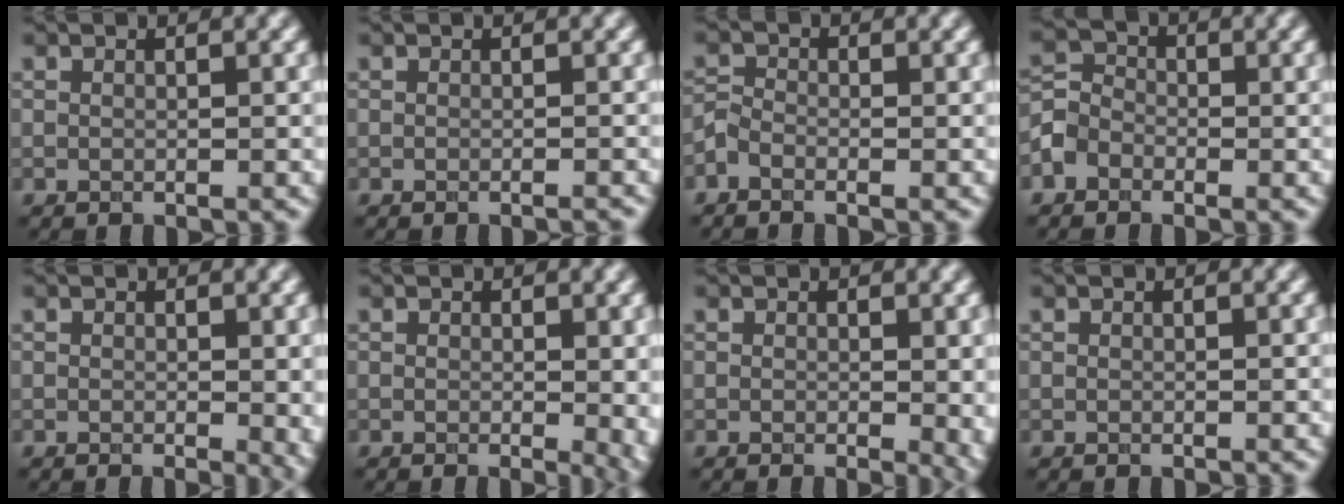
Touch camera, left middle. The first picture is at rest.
{"total": 0.7, "force": [-0.5, 0.1, 0.5], "torque": [-0.001, -0.001, -0.014]}
{"total": 1.4, "force": [-1.0, 0.9, 0.6], "torque": [-0.011, 0.003, -0.030]}
{"total": 2.7, "force": [-1.5, 2.1, 0.8], "torque": [-0.017, 0.007, -0.040]}
{"total": 2.2, "force": [-0.3, 0.7, 2.0], "torque": [-0.022, -0.007, -0.003]}
{"total": 3.2, "force": [-0.4, 1.2, 2.9], "torque": [-0.029, -0.008, -0.003]}
{"total": 2.6, "force": [-0.3, 1.0, 2.4], "torque": [-0.024, -0.006, -0.004]}
{"total": 0.0}